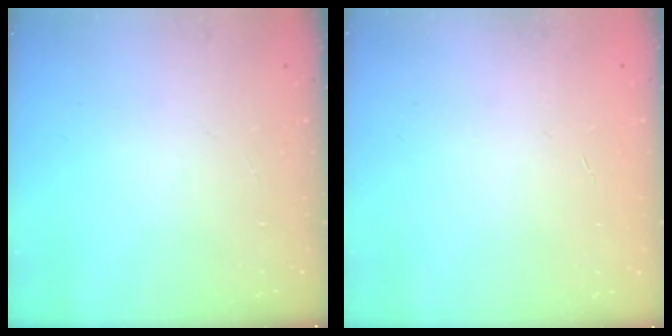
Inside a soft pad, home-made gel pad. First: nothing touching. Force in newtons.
{"total": 0.0}